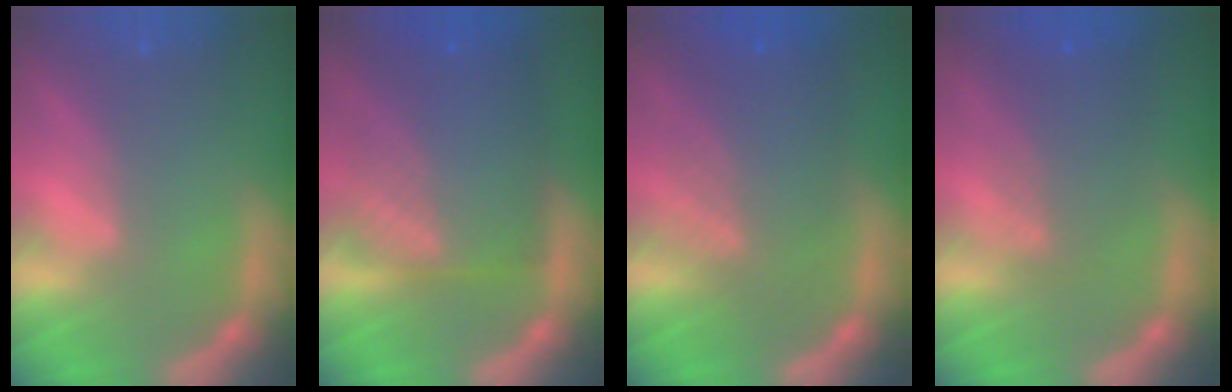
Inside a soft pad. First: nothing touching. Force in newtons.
{"total": 10.0}
{"total": 7.1}
{"total": 4.6}